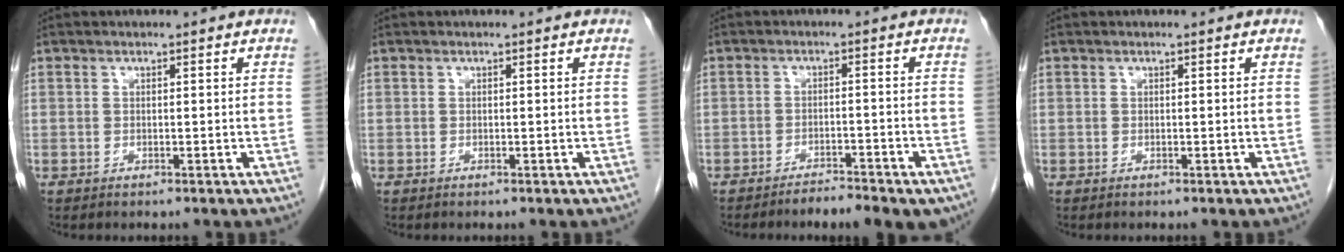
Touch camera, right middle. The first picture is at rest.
{"total": 0.0}
{"total": 5.9, "force": [-4.6, 1.1, 3.6], "torque": [-0.045, -0.003, -0.067]}
{"total": 0.0}